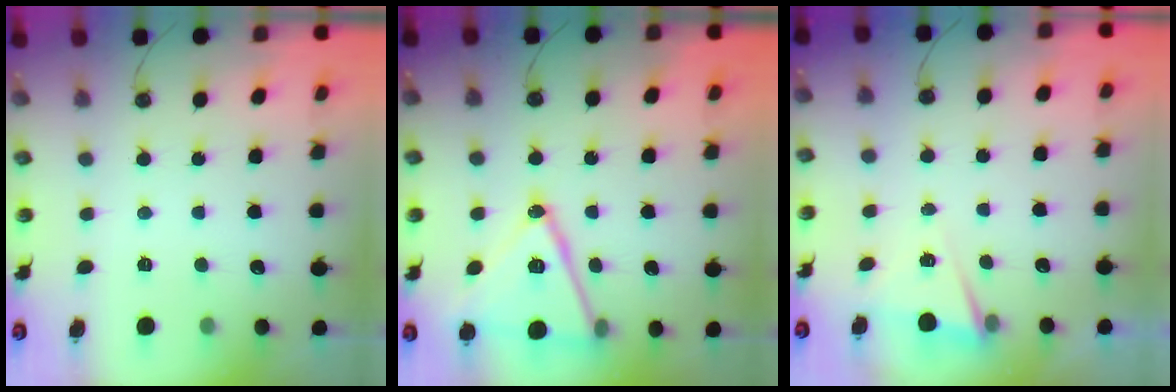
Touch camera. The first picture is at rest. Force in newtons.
{"total": 18.0, "press": 17.7, "slide": 3.2}
{"total": 3.0, "press": 2.8, "slide": 0.9}